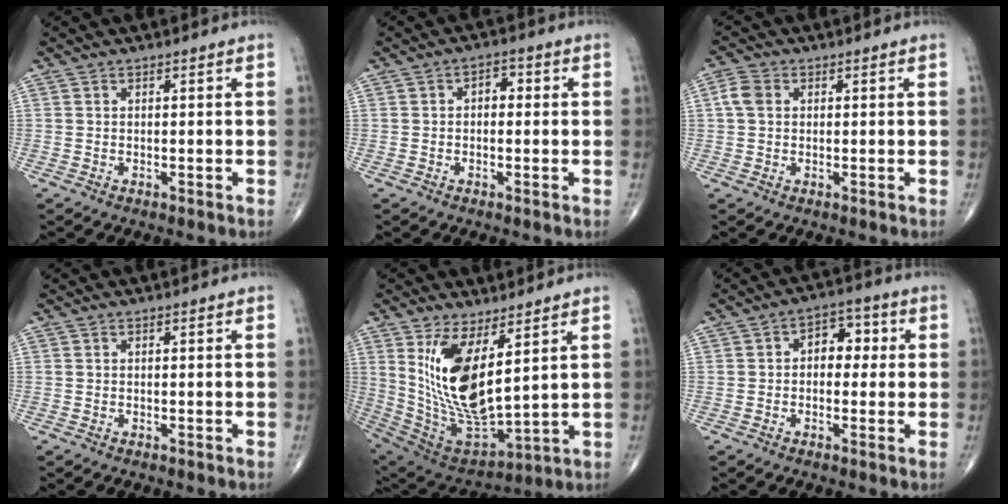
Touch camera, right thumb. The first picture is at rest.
{"total": 2.8, "force": [0.2, 1.8, 2.1], "torque": [-0.014, 0.009, -0.005]}
{"total": 3.4, "force": [0.6, 2.6, 2.1], "torque": [-0.045, 0.010, 0.007]}
{"total": 0.0}
{"total": 17.4, "force": [5.7, 7.0, 14.8], "torque": [-0.272, -0.045, 0.133]}
{"total": 6.2, "force": [0.6, 4.3, 4.5], "torque": [-0.024, 0.018, -0.001]}